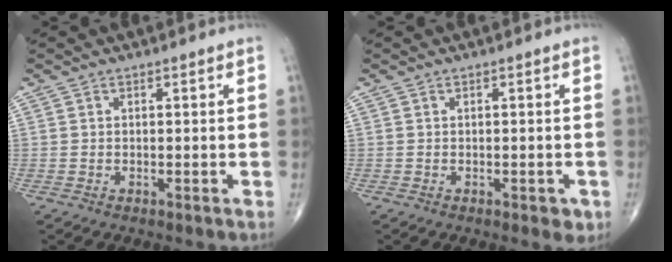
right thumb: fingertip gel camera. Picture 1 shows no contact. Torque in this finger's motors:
{"motor_torque": [0.79, 0.35, 0.02, 0.09, 0.00]}